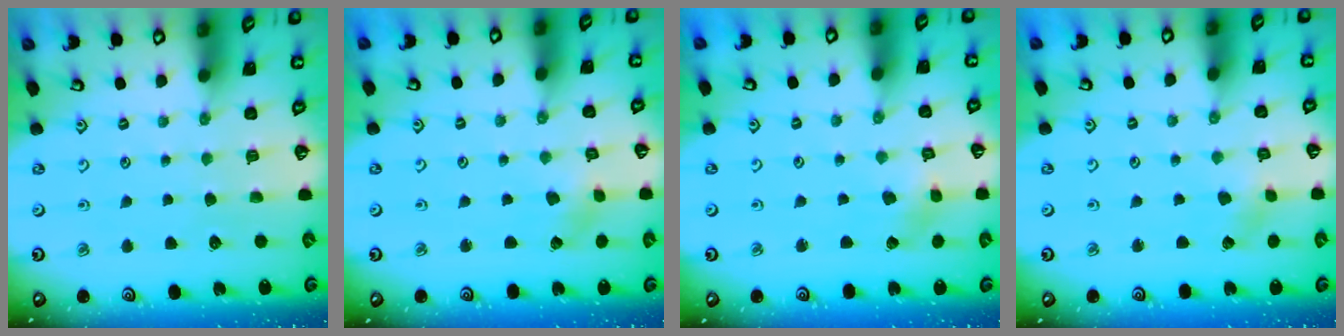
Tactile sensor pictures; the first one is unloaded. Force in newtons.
{"total": 1.6, "press": 1.6, "slide": 0.2}
{"total": 2.2, "press": 2.2, "slide": 0.1}
{"total": 2.1, "press": 2.1, "slide": 0.2}